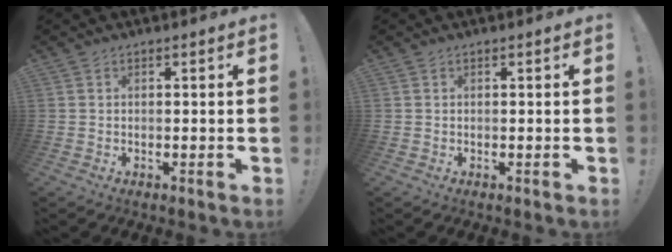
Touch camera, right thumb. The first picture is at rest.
{"total": 0.0}